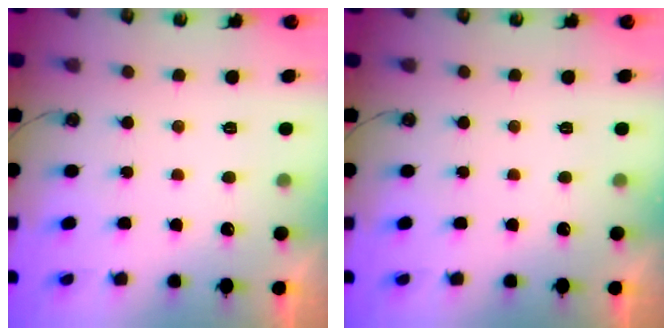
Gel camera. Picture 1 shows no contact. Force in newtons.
{"total": 0.0}